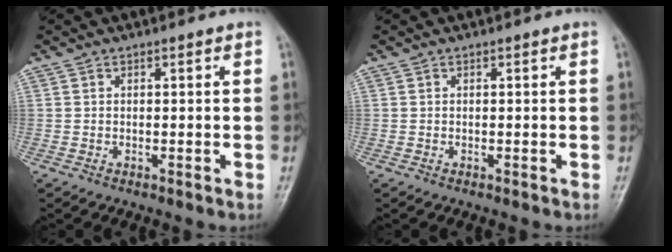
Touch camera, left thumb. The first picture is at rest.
{"total": 0.0}